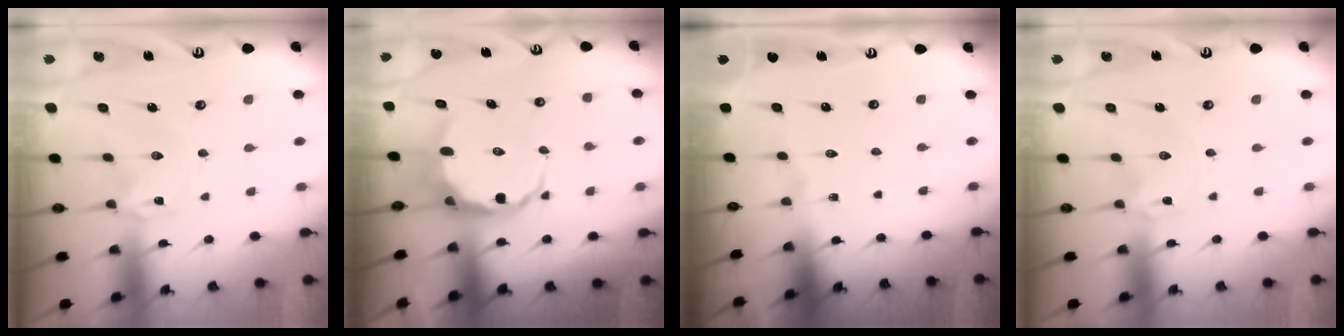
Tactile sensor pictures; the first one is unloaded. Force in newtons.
{"total": 7.7, "press": 7.4, "slide": 2.0}
{"total": 0.0}
{"total": 0.0}